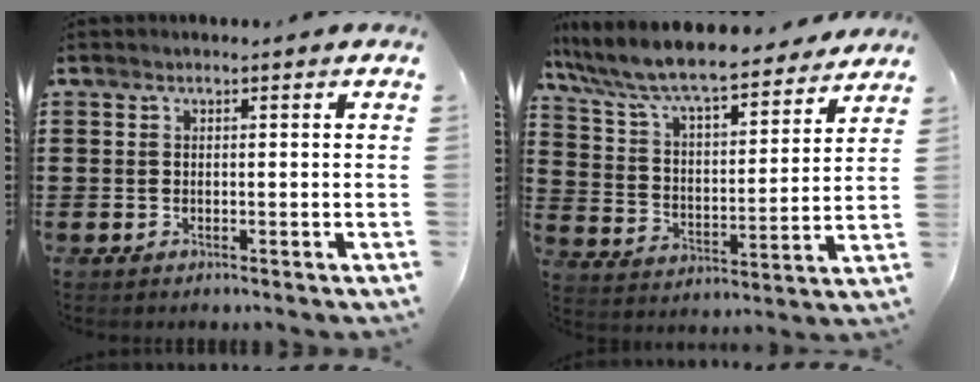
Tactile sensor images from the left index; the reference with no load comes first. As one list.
[{"total": 8.6, "force": [7.8, 0.8, 3.6], "torque": [-0.104, -0.051, 0.129]}]